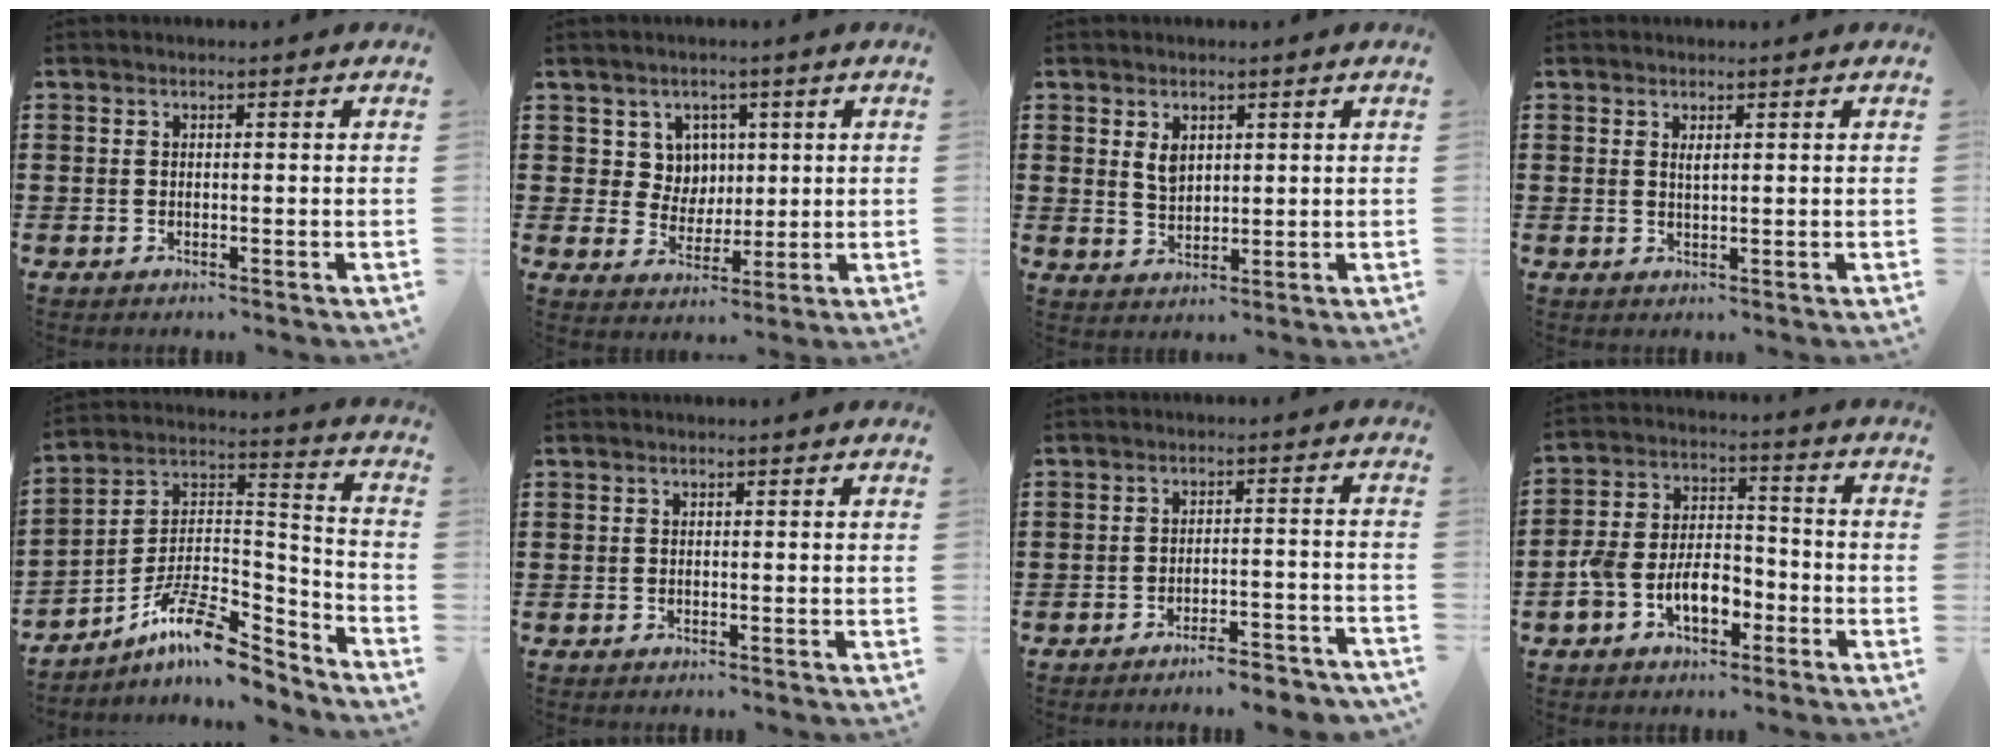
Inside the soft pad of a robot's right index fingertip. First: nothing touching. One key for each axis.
{"total": 5.4, "fx": 2.1, "fy": 4.9, "fz": 1.1, "tx": -0.047, "ty": 0.014, "tz": 0.039}
{"total": 3.0, "fx": 1.5, "fy": 1.9, "fz": 1.8, "tx": -0.033, "ty": 0.003, "tz": 0.025}
{"total": 1.0, "fx": 0.5, "fy": 0.3, "fz": 0.9, "tx": -0.018, "ty": 0.001, "tz": 0.008}
{"total": 11.5, "fx": -8.6, "fy": 3.2, "fz": 6.9, "tx": -0.132, "ty": 0.015, "tz": -0.166}
{"total": 0.0}
{"total": 4.0, "fx": -3.7, "fy": -0.1, "fz": 1.3, "tx": -0.025, "ty": -0.004, "tz": -0.073}
{"total": 7.8, "fx": -3.7, "fy": 5.0, "fz": 4.6, "tx": -0.105, "ty": 0.015, "tz": -0.072}